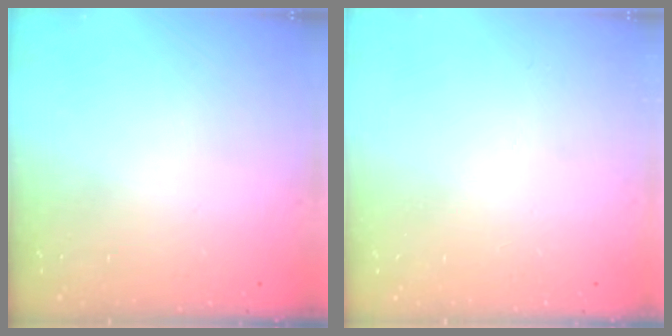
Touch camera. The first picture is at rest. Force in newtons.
{"total": 0.0}